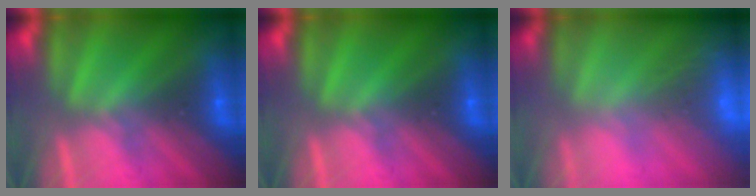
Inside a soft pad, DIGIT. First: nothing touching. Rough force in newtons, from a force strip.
{"total": 0.0}
{"total": 7.0}